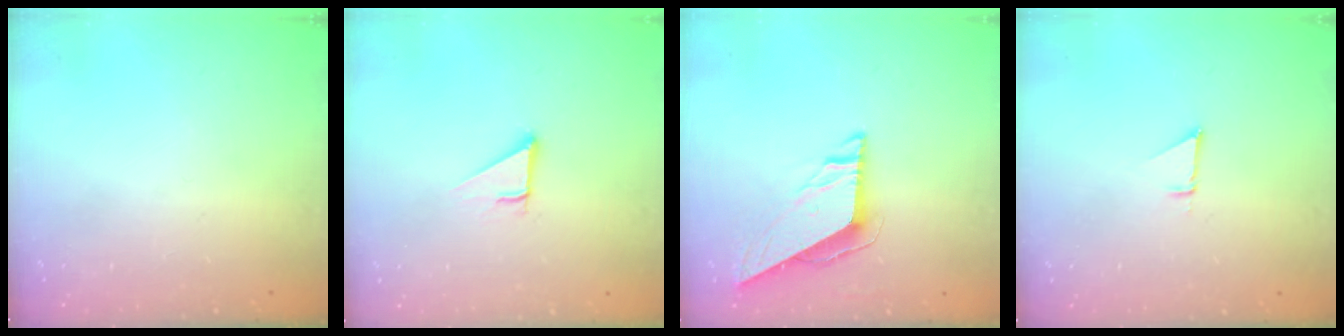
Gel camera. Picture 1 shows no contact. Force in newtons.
{"total": 3.0, "press": 3.0, "slide": 0.1}
{"total": 7.6, "press": 7.6, "slide": 0.2}
{"total": 2.5, "press": 2.5, "slide": 0.1}